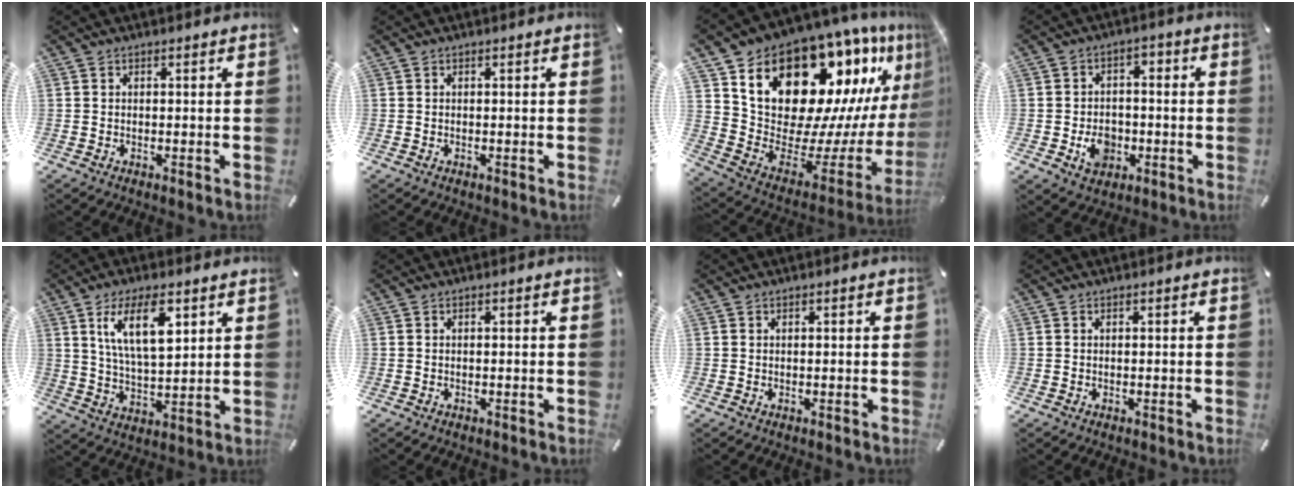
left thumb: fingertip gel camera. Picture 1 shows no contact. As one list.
[{"total": 0.0}, {"total": 22.0, "force": [14.7, 11.8, 11.4], "torque": [-0.159, -0.142, 0.275]}, {"total": 8.5, "force": [-2.5, 7.0, 4.2], "torque": [-0.059, 0.015, -0.042]}, {"total": 12.8, "force": [6.4, 5.3, 9.8], "torque": [-0.192, -0.012, 0.108]}, {"total": 0.0}, {"total": 0.0}, {"total": 0.0}]